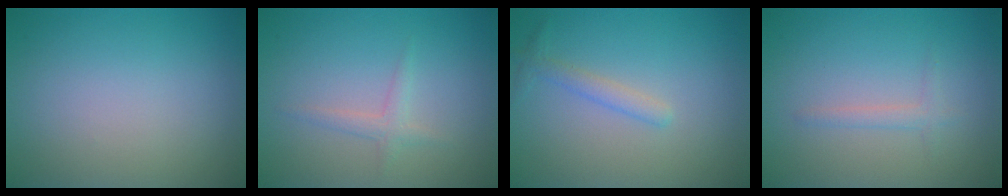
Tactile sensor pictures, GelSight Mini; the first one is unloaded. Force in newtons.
{"total": 1.3, "press": 1.3, "slide": 0.0}
{"total": 1.5, "press": 1.5, "slide": 0.1}
{"total": 1.2, "press": 1.2, "slide": 0.0}